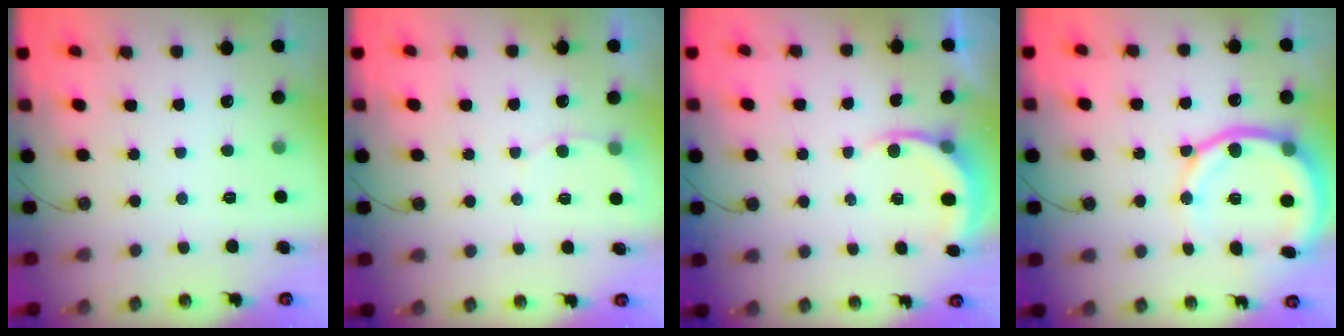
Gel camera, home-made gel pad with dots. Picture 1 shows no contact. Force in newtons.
{"total": 4.0, "press": 4.0, "slide": 0.3}
{"total": 5.5, "press": 5.5, "slide": 0.2}
{"total": 13.5, "press": 13.4, "slide": 1.7}